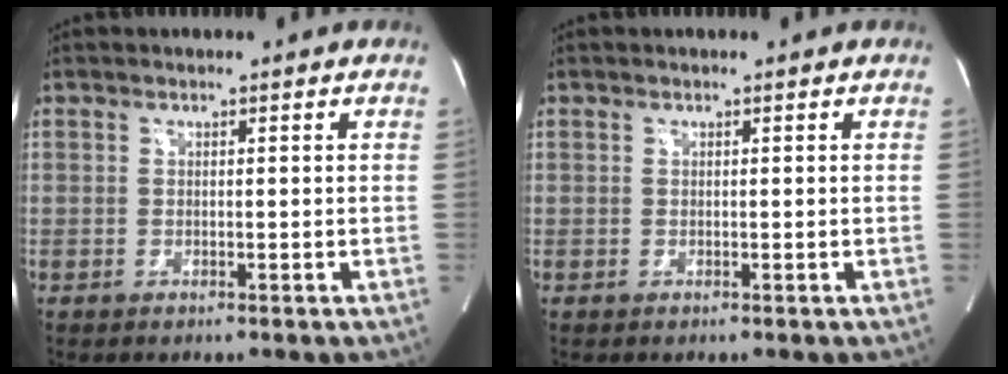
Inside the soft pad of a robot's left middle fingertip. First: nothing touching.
{"total": 0.0}